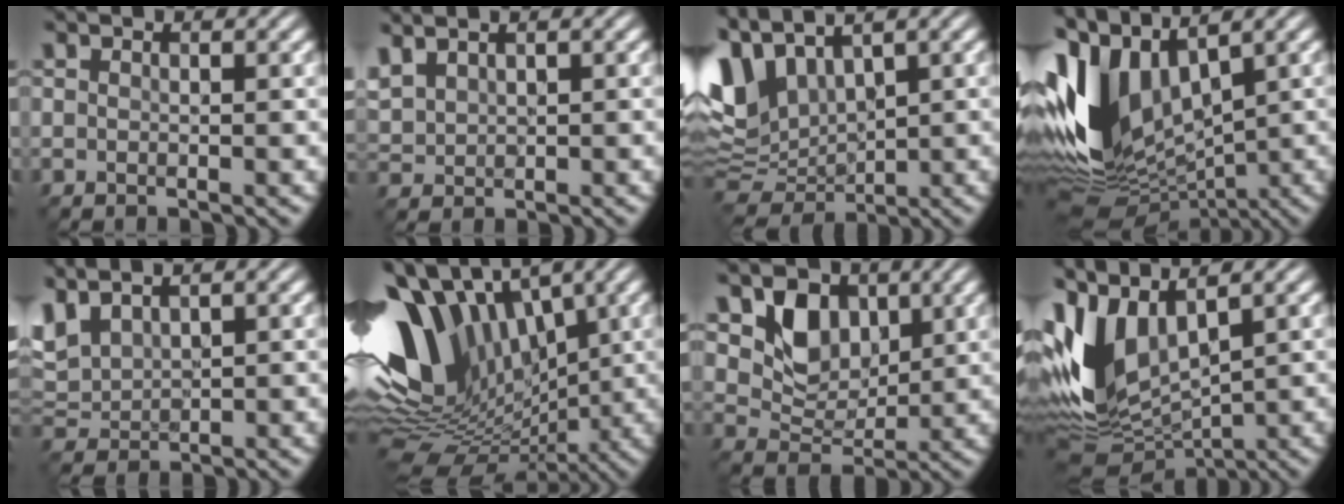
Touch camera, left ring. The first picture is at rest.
{"total": 2.3, "force": [1.5, 1.3, 1.2], "torque": [-0.040, 0.012, 0.047]}
{"total": 7.3, "force": [2.1, 4.8, 5.2], "torque": [-0.128, 0.005, 0.040]}
{"total": 11.0, "force": [0.8, 6.9, 8.5], "torque": [-0.190, 0.008, 0.012]}
{"total": 3.8, "force": [2.4, 1.9, 2.3], "torque": [-0.066, 0.016, 0.057]}
{"total": 12.9, "force": [2.1, 8.7, 9.3], "torque": [-0.197, 0.023, 0.032]}
{"total": 4.6, "force": [1.7, 3.5, 2.4], "torque": [-0.053, -0.010, 0.032]}
{"total": 9.3, "force": [1.1, 5.1, 7.7], "torque": [-0.182, -0.003, 0.031]}